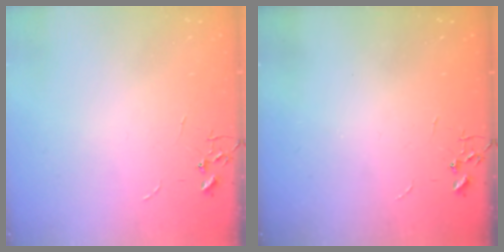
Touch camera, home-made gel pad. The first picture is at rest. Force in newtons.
{"total": 0.0}